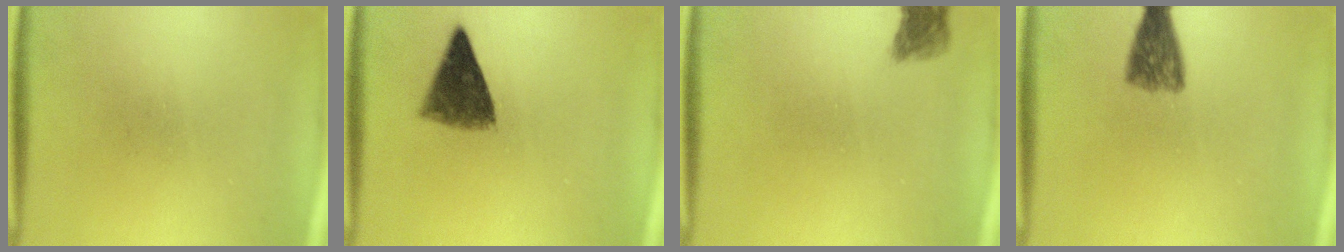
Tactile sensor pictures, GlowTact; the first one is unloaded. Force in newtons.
{"total": 7.1}
{"total": 2.4}
{"total": 5.1}